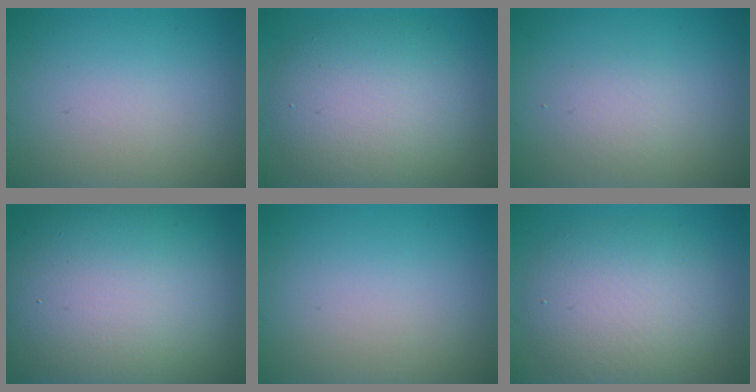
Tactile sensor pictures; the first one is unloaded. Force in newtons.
{"total": 6.8, "press": 6.8, "slide": 0.4}
{"total": 1.6, "press": 1.6, "slide": 0.2}
{"total": 18.4, "press": 18.4, "slide": 0.8}
{"total": 0.0}
{"total": 6.1, "press": 6.1, "slide": 0.1}